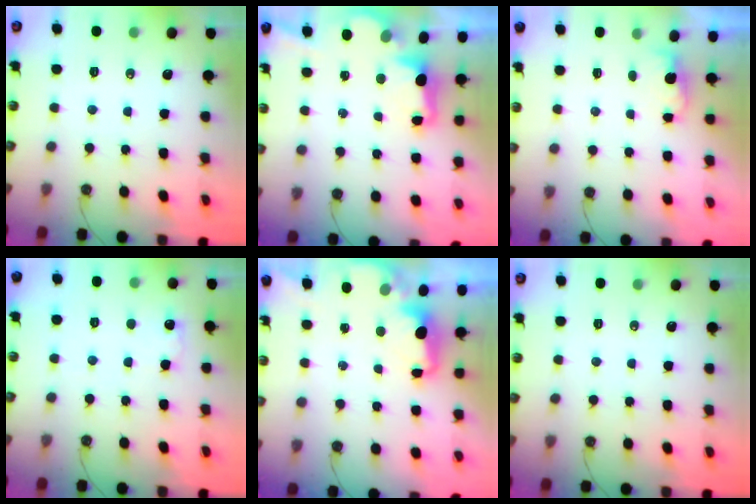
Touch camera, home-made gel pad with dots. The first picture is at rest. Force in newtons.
{"total": 2.7, "press": 2.6, "slide": 0.8}
{"total": 1.1, "press": 0.8, "slide": 0.7}
{"total": 5.2, "press": 5.0, "slide": 1.1}
{"total": 2.0, "press": 1.9, "slide": 0.7}
{"total": 0.0}